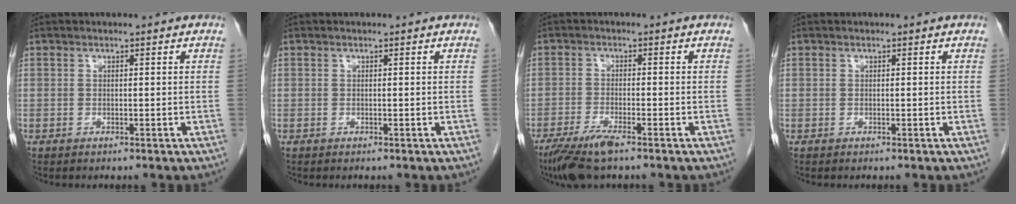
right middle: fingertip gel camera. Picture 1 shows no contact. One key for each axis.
{"total": 0.0}
{"total": 7.1, "fx": -4.8, "fy": 0.8, "fz": 5.2, "tx": -0.100, "ty": -0.018, "tz": -0.086}
{"total": 0.0}